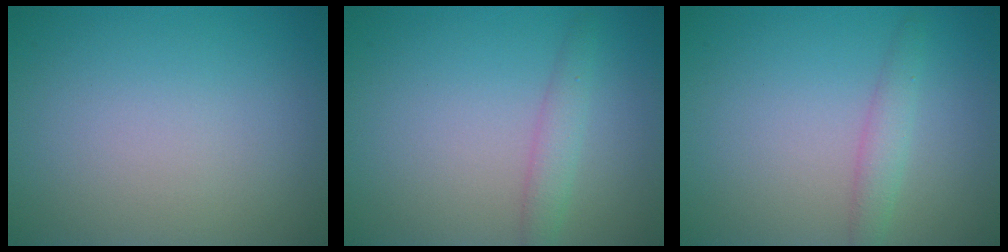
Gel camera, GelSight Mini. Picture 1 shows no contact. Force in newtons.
{"total": 1.8, "press": 1.8, "slide": 0.1}
{"total": 1.8, "press": 1.7, "slide": 0.2}